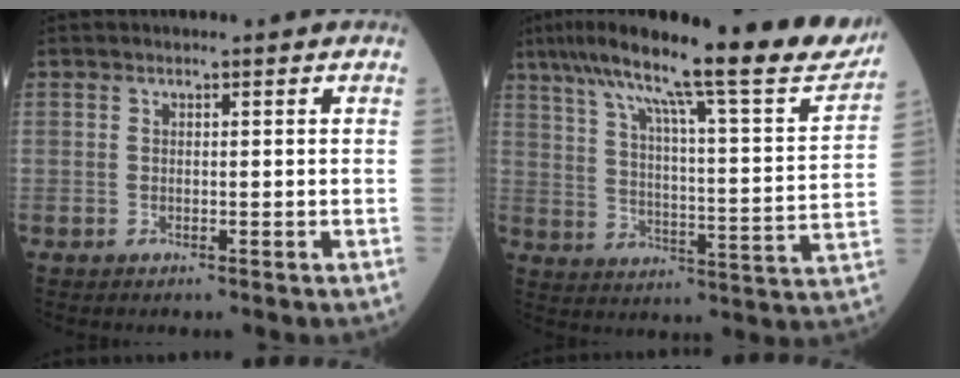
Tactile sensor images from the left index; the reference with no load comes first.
{"total": 24.8, "force": [20.2, 1.7, 14.4], "torque": [-0.237, -0.017, 0.277]}